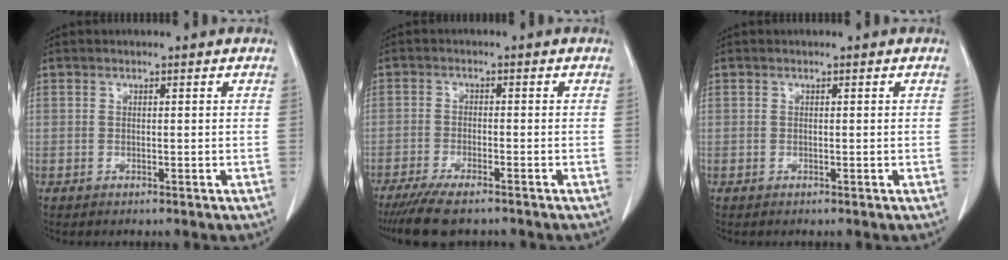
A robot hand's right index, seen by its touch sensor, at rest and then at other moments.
{"total": 7.7, "force": [-6.2, 1.4, 4.3], "torque": [-0.071, -0.016, -0.099]}
{"total": 0.0}